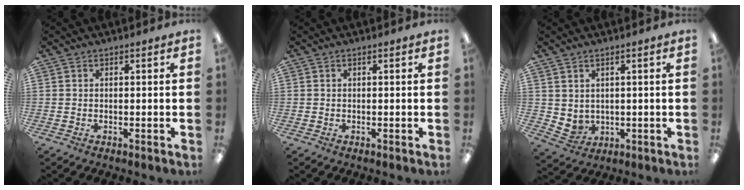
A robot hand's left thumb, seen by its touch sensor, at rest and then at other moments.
{"total": 0.0}
{"total": 3.3, "force": [2.2, 2.3, 1.0], "torque": [-0.025, -0.012, 0.043]}